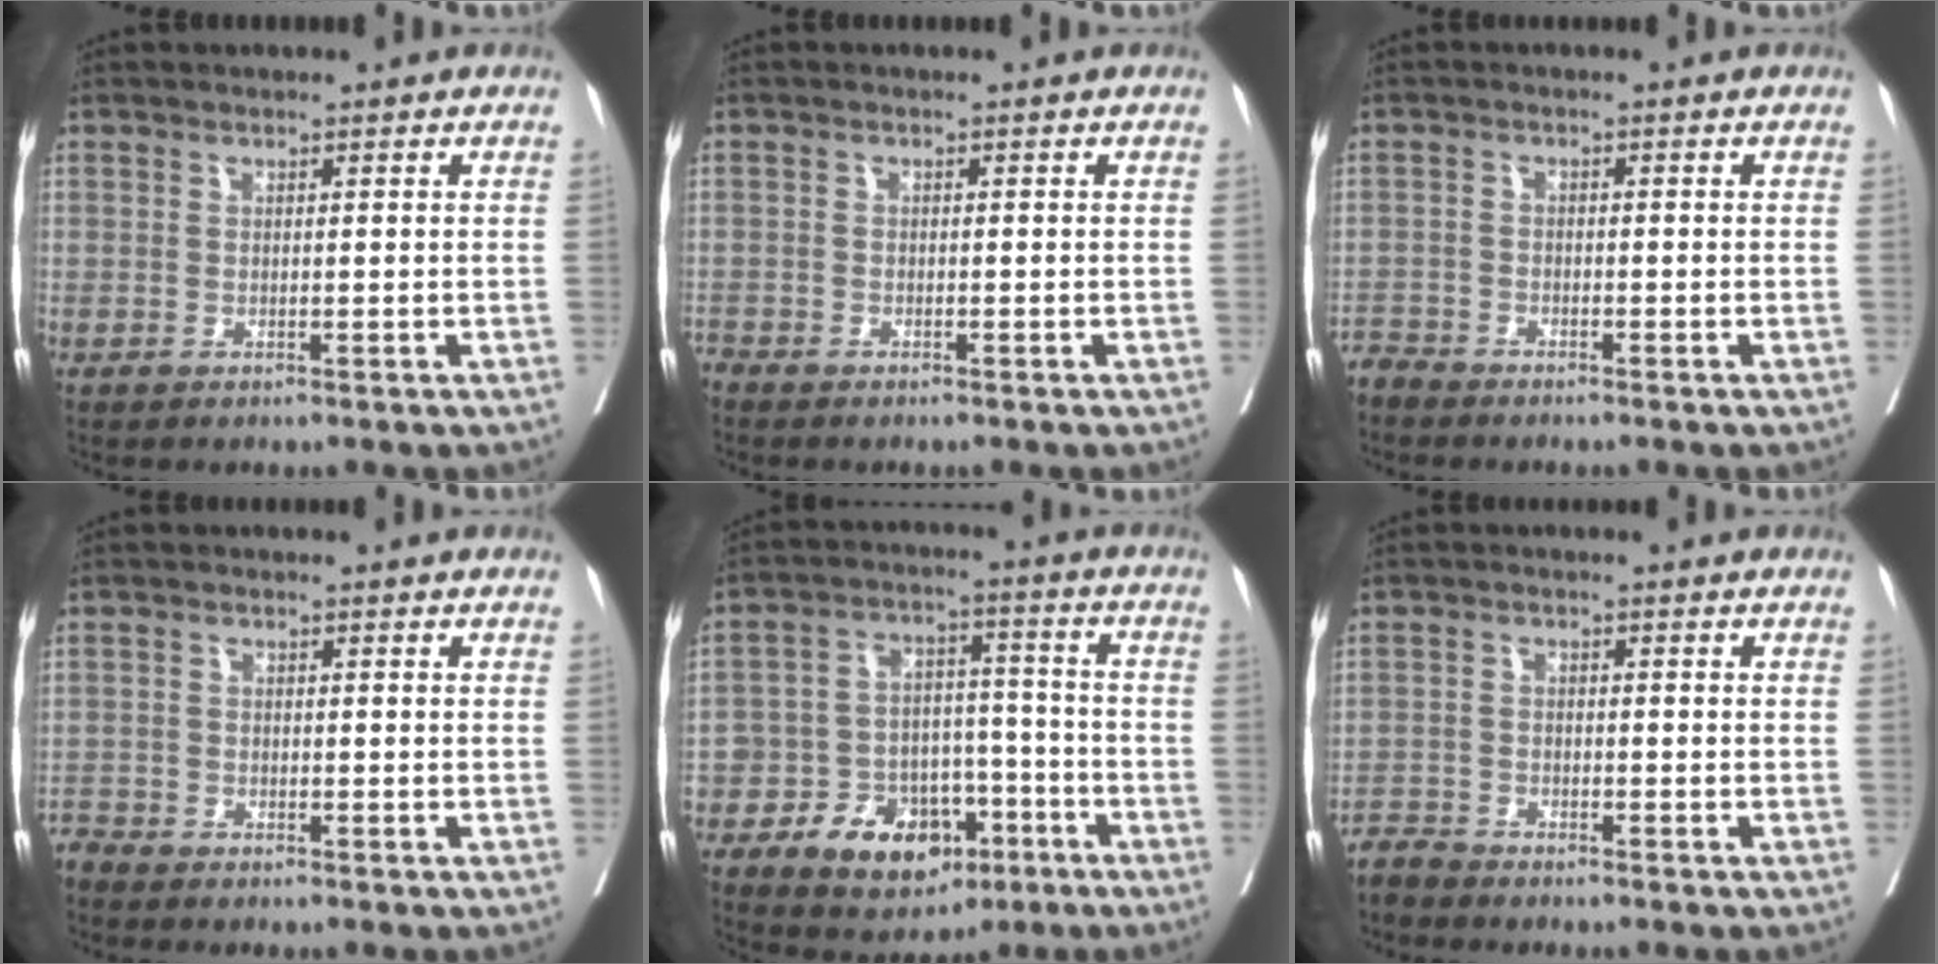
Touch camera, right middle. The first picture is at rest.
{"total": 1.3, "force": [-1.2, 0.4, -0.1], "torque": [0.005, 0.000, -0.024]}
{"total": 2.2, "force": [-2.1, 0.1, -0.6], "torque": [0.017, -0.008, -0.043]}
{"total": 1.7, "force": [-1.6, 0.1, -0.4], "torque": [0.012, -0.006, -0.034]}
{"total": 12.1, "force": [-6.3, 7.7, 6.8], "torque": [-0.103, 0.023, -0.093]}
{"total": 2.4, "force": [-2.3, 0.2, -0.6], "torque": [0.019, -0.009, -0.046]}